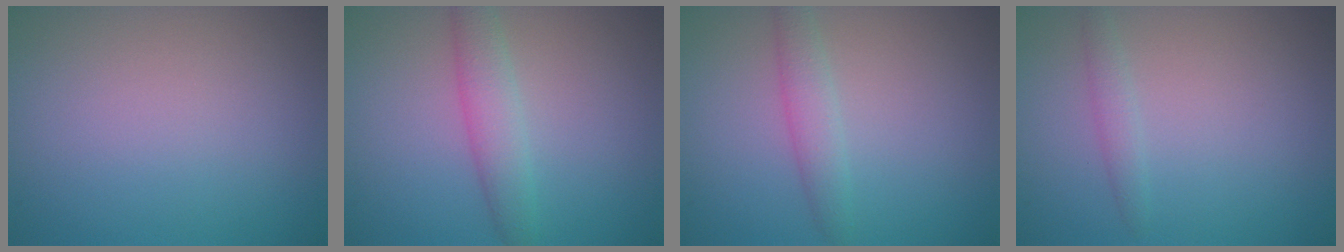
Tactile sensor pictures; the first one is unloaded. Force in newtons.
{"total": 2.9, "press": 2.9, "slide": 0.2}
{"total": 2.2, "press": 2.2, "slide": 0.0}
{"total": 1.3, "press": 1.3, "slide": 0.0}